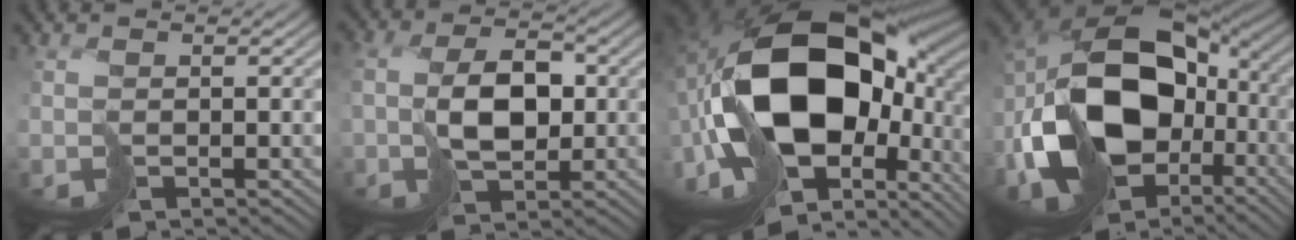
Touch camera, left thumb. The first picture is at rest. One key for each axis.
{"total": 6.6, "fx": 0.2, "fy": 3.8, "fz": 5.4, "tx": -0.113, "ty": 0.010, "tz": 0.011}
{"total": 21.7, "fx": 0.0, "fy": 12.7, "fz": 17.6, "tx": -0.402, "ty": -0.042, "tz": 0.031}
{"total": 18.9, "fx": -4.2, "fy": 12.9, "fz": 13.2, "tx": -0.275, "ty": -0.010, "tz": -0.065}